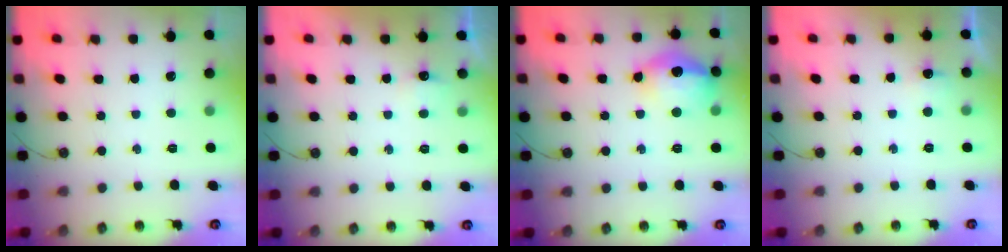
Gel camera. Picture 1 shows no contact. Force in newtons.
{"total": 4.1, "press": 4.0, "slide": 1.0}
{"total": 15.2, "press": 15.2, "slide": 1.3}
{"total": 5.2, "press": 5.1, "slide": 1.1}